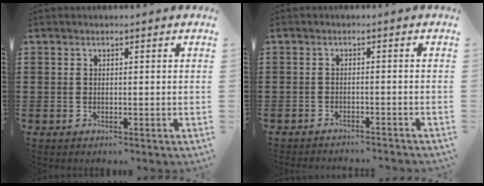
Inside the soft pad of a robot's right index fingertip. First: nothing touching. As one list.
[{"total": 1.5, "force": [-1.4, -0.4, 0.1], "torque": [-0.003, 0.002, -0.029]}]